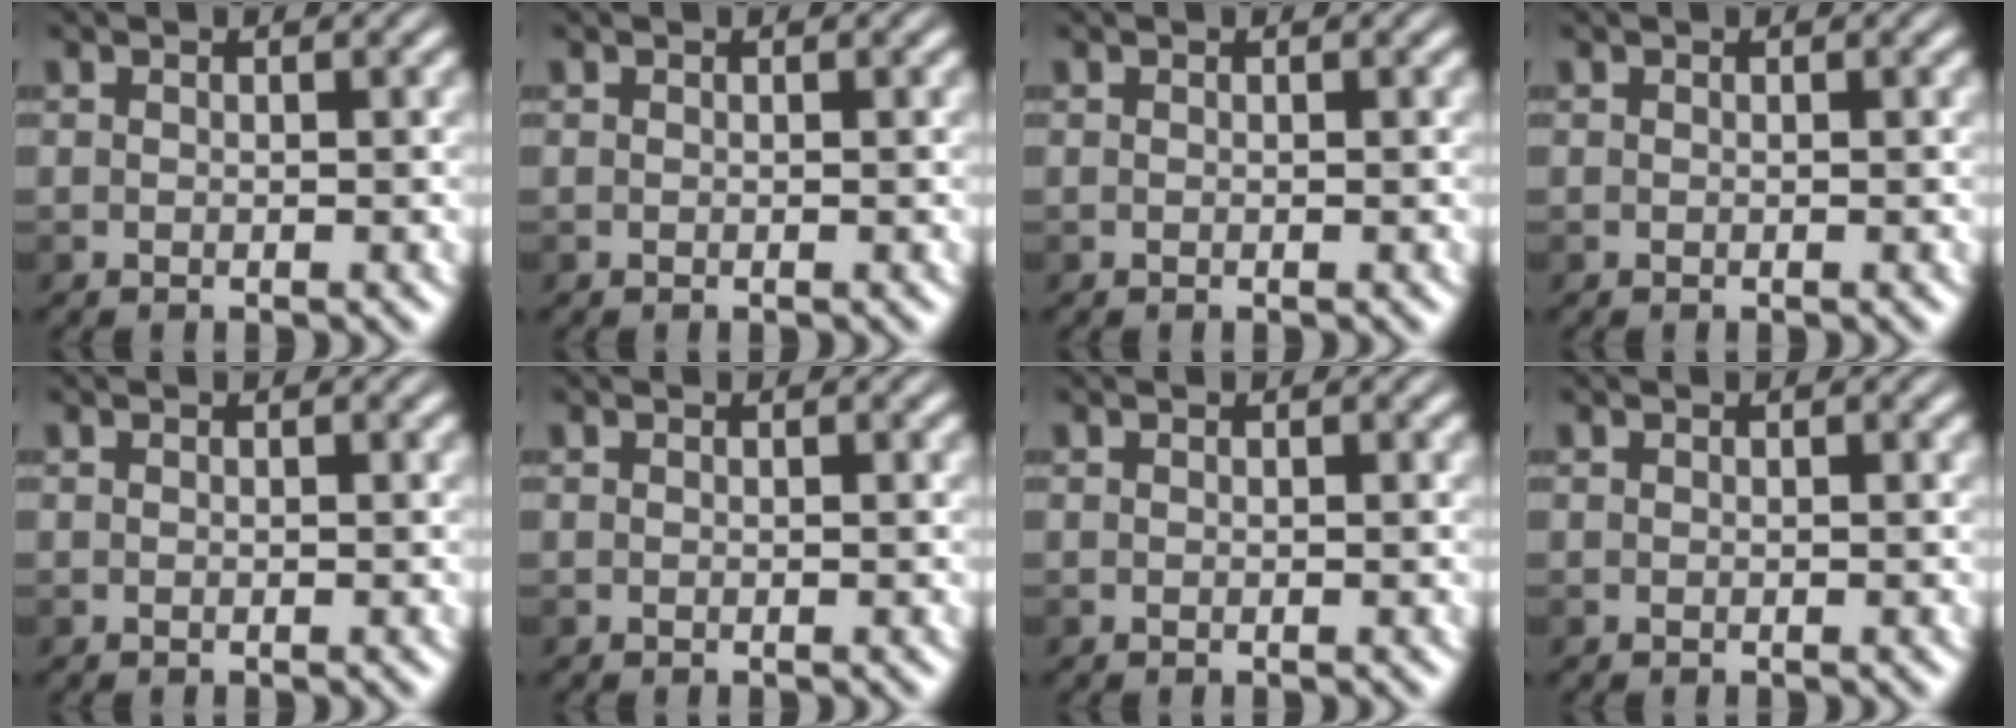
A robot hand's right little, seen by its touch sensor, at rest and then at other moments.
{"total": 0.0}
{"total": 0.0}
{"total": 0.0}
{"total": 0.0}
{"total": 0.0}
{"total": 0.0}
{"total": 0.0}